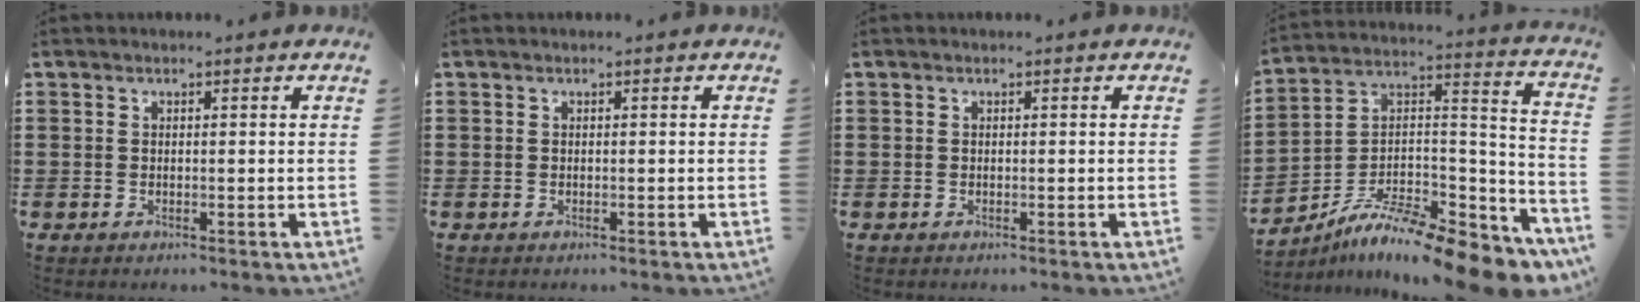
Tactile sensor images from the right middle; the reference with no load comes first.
{"total": 0.0}
{"total": 0.0}
{"total": 13.2, "force": [-10.8, 1.6, 7.4], "torque": [-0.130, 0.011, -0.204]}